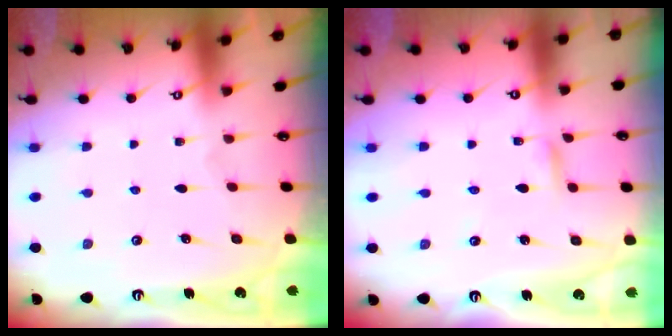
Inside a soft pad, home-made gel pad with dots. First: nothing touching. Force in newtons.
{"total": 2.1, "press": 2.1, "slide": 0.1}